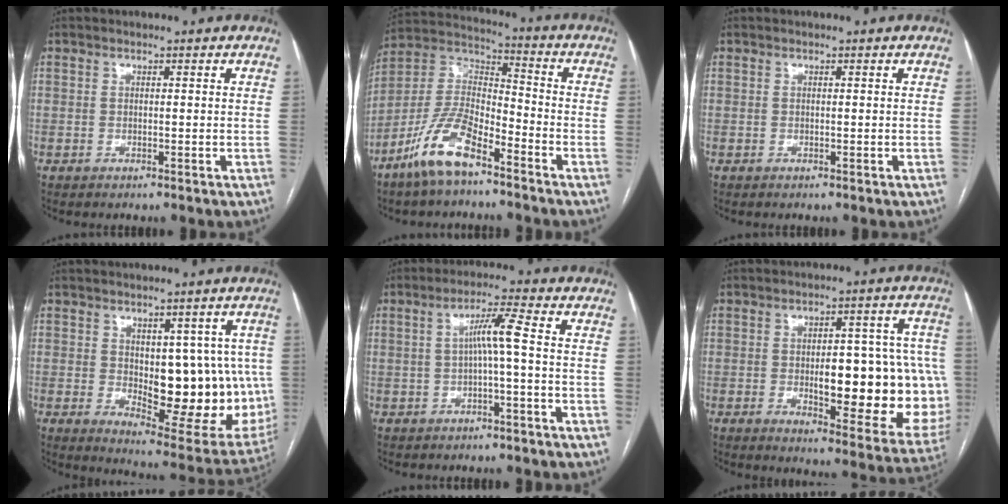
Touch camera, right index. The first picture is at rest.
{"total": 12.4, "force": [-8.2, 3.8, 8.5], "torque": [-0.183, 0.005, -0.160]}
{"total": 0.0}
{"total": 16.3, "force": [-0.1, 7.4, 14.5], "torque": [-0.167, 0.003, 0.024]}
{"total": 4.9, "force": [-0.2, -0.3, 4.9], "torque": [-0.084, 0.018, -0.001]}
{"total": 19.4, "force": [-2.0, 6.6, 18.2], "torque": [-0.157, 0.027, 0.001]}